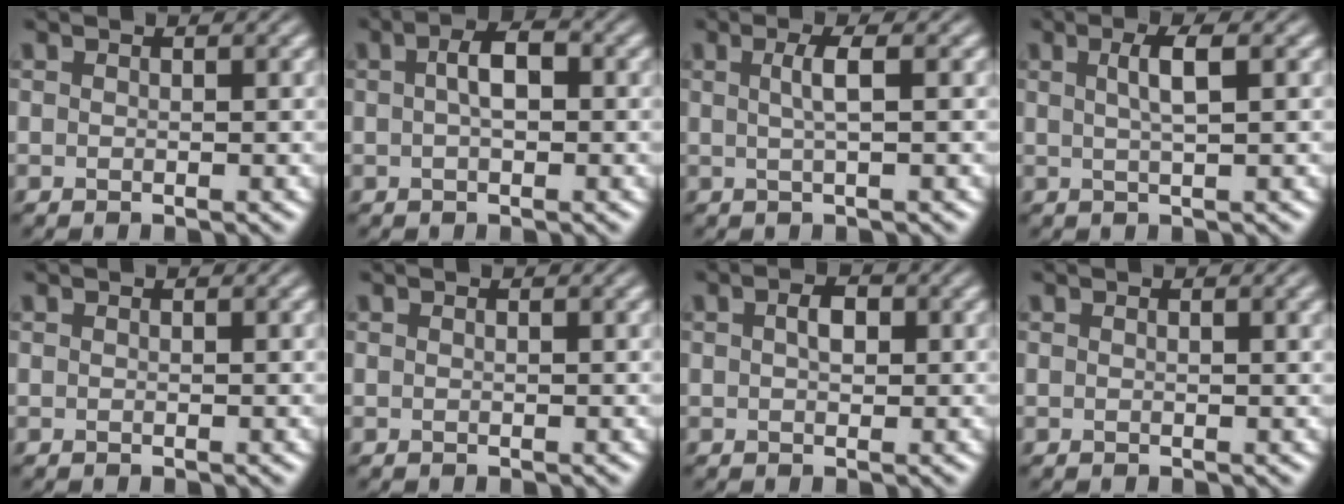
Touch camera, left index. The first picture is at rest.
{"total": 3.0, "force": [0.2, 1.3, 2.6], "torque": [-0.045, 0.006, -0.001]}
{"total": 2.3, "force": [0.3, 0.5, 2.2], "torque": [-0.039, 0.004, 0.003]}
{"total": 2.7, "force": [0.7, 0.7, 2.5], "torque": [-0.037, 0.006, 0.009]}
{"total": 0.0}
{"total": 0.0}
{"total": 1.9, "force": [0.4, 1.1, 1.5], "torque": [-0.027, 0.004, 0.003]}
{"total": 1.2, "force": [0.5, 0.3, 1.1], "torque": [-0.012, 0.004, 0.007]}